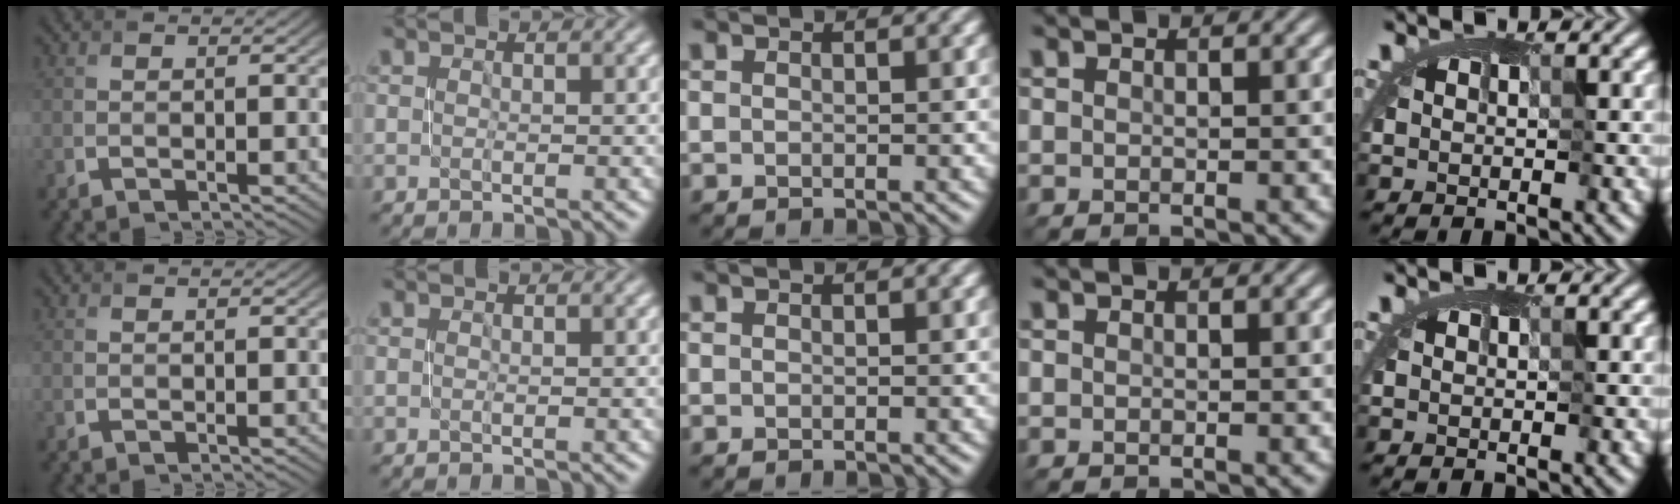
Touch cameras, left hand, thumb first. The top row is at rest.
{}